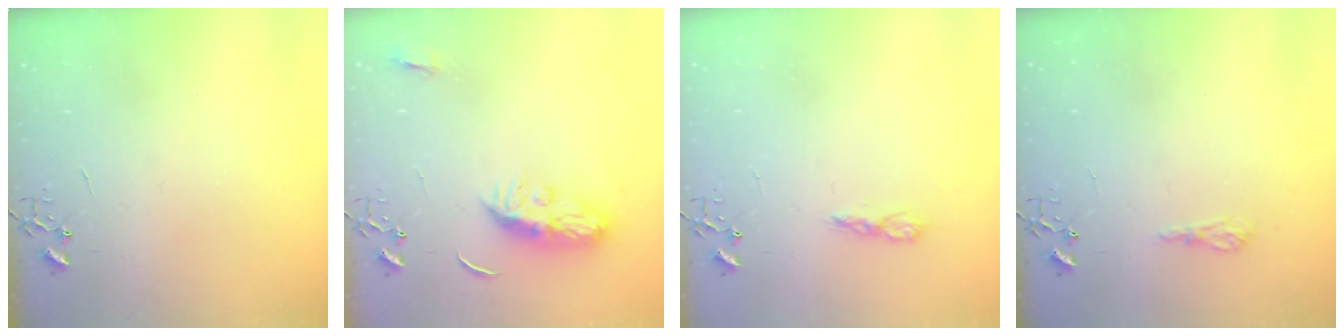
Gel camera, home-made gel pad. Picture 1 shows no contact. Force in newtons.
{"total": 9.3, "press": 9.3, "slide": 0.1}
{"total": 5.0, "press": 5.0, "slide": 0.6}
{"total": 6.5, "press": 6.5, "slide": 0.7}